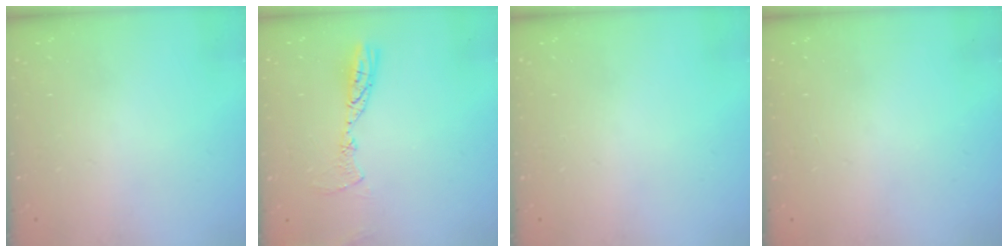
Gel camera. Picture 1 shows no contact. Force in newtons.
{"total": 9.3, "press": 9.3, "slide": 0.9}
{"total": 0.0}
{"total": 0.0}